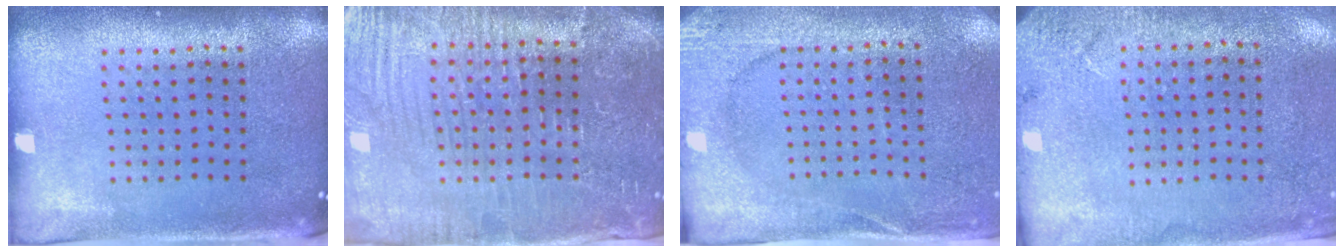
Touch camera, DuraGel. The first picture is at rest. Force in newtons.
{"total": 4.4, "press": 4.2, "slide": 1.2}
{"total": 2.6, "press": 2.5, "slide": 0.6}
{"total": 2.6, "press": 2.3, "slide": 1.2}